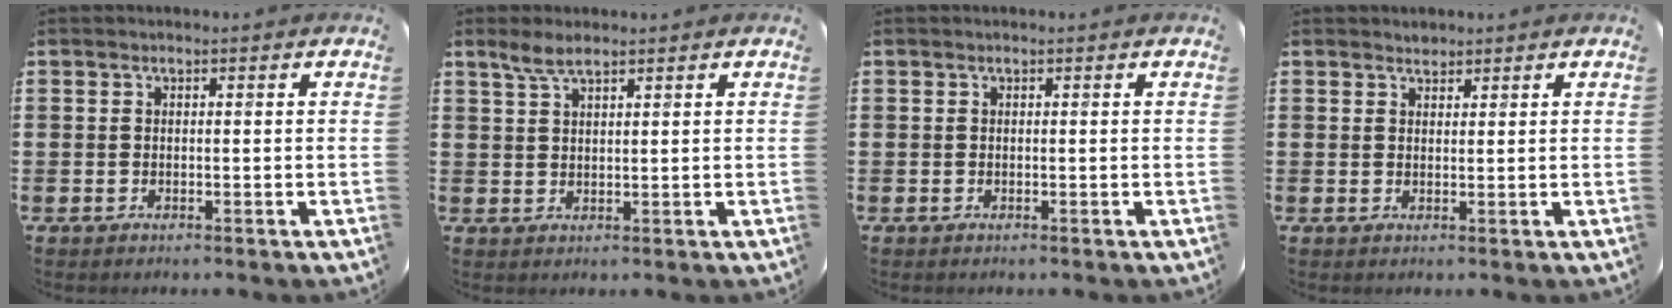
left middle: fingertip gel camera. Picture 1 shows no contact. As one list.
[{"total": 3.0, "force": [2.4, 0.6, 1.7], "torque": [-0.039, 0.003, 0.044]}, {"total": 0.0}, {"total": 1.2, "force": [1.2, 0.2, -0.1], "torque": [0.000, 0.000, 0.024]}]